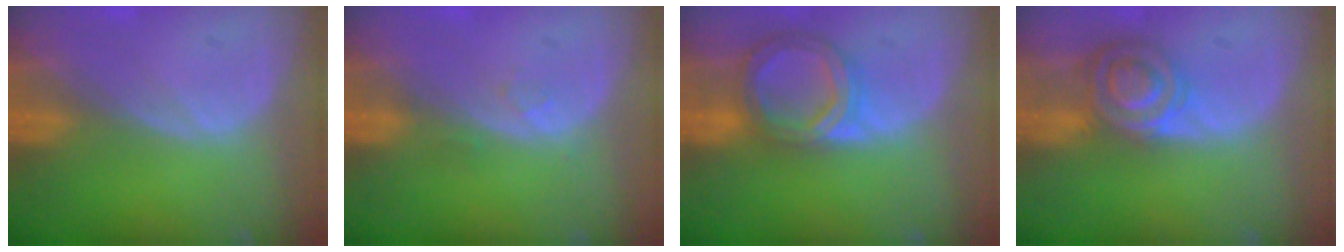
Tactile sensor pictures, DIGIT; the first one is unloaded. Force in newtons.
{"total": 1.1, "press": 1.0, "slide": 0.1}
{"total": 6.7, "press": 6.2, "slide": 2.6}
{"total": 7.3, "press": 6.1, "slide": 4.0}